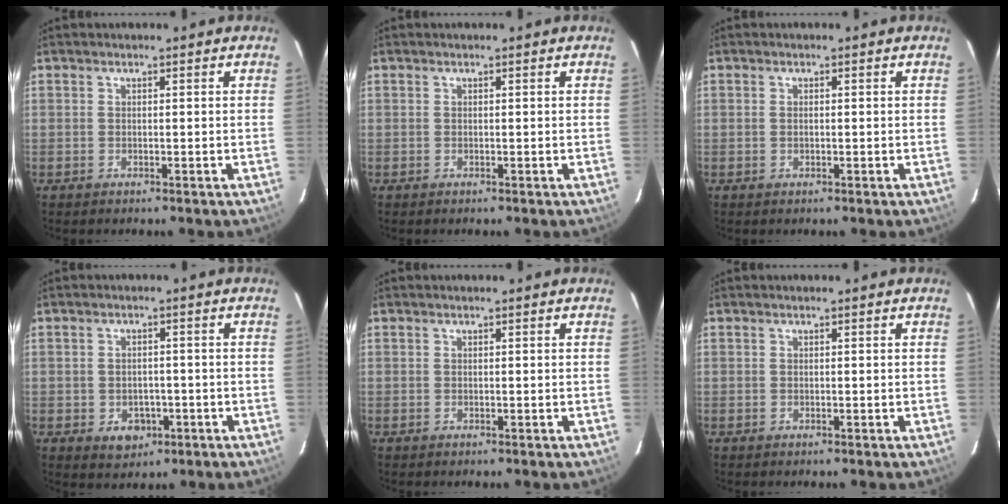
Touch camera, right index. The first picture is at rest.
{"total": 0.0}
{"total": 0.7, "force": [0.0, 0.3, 0.6], "torque": [-0.010, 0.003, 0.000]}
{"total": 5.0, "force": [-1.9, 4.0, 2.3], "torque": [-0.048, 0.006, -0.011]}
{"total": 0.0}
{"total": 0.0}